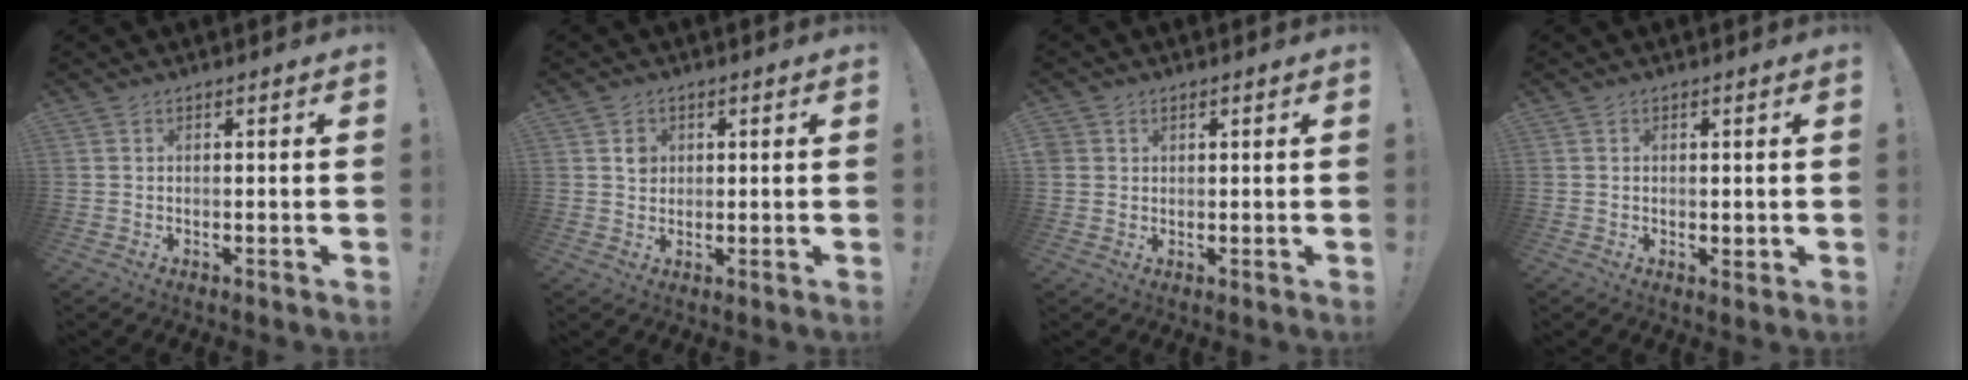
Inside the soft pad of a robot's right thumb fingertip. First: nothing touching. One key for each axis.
{"total": 3.0, "fx": 0.8, "fy": 2.7, "fz": 1.0, "tx": 0.006, "ty": -0.007, "tz": 0.010}
{"total": 2.3, "fx": 1.2, "fy": 1.9, "fz": 0.4, "tx": -0.009, "ty": 0.000, "tz": 0.023}
{"total": 1.0, "fx": 0.4, "fy": 0.6, "fz": 0.7, "tx": -0.002, "ty": -0.003, "tz": 0.007}